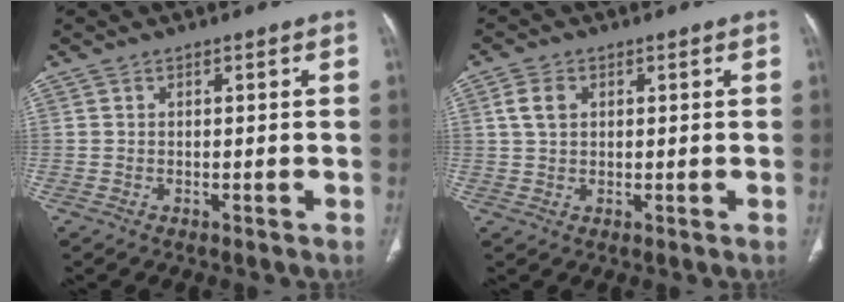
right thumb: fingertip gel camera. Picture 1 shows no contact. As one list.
[{"total": 4.1, "force": [1.3, 2.9, 2.7], "torque": [-0.047, 0.004, 0.026]}]